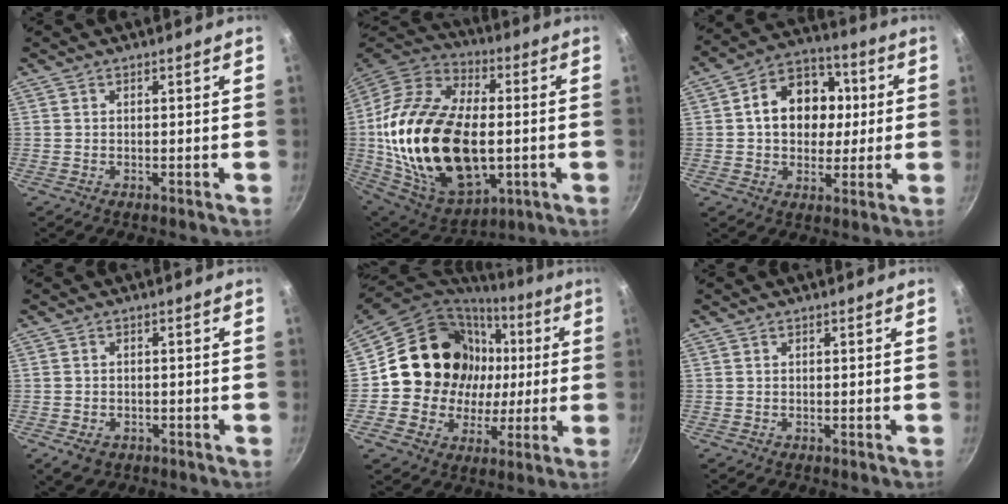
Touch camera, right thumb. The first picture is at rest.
{"total": 32.2, "force": [-1.4, 19.0, 25.9], "torque": [-0.482, 0.011, -0.019]}
{"total": 14.7, "force": [1.8, 11.4, 9.2], "torque": [-0.107, 0.020, 0.016]}
{"total": 3.9, "force": [-1.7, 2.9, 2.1], "torque": [-0.034, 0.007, -0.020]}
{"total": 20.4, "force": [2.2, 18.3, 8.6], "torque": [-0.130, 0.024, 0.045]}
{"total": 0.0}